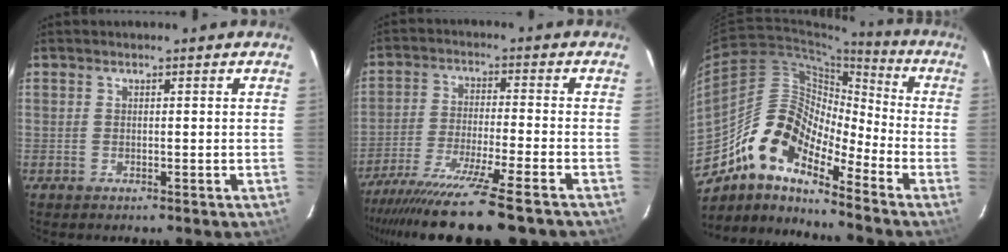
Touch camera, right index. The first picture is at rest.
{"total": 16.8, "force": [-14.2, -0.5, 9.1], "torque": [-0.185, -0.050, -0.237]}
{"total": 14.5, "force": [-10.5, 5.0, 8.7], "torque": [-0.146, 0.009, -0.214]}